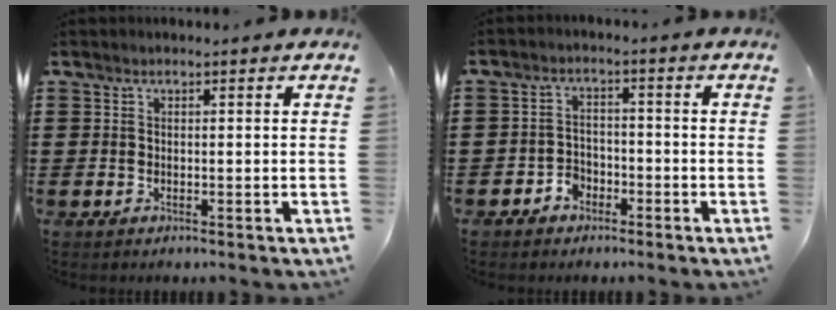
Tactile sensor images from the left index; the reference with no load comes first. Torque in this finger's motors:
{"motor_torque": [0.11, 0.09, 0.04, 0.03]}